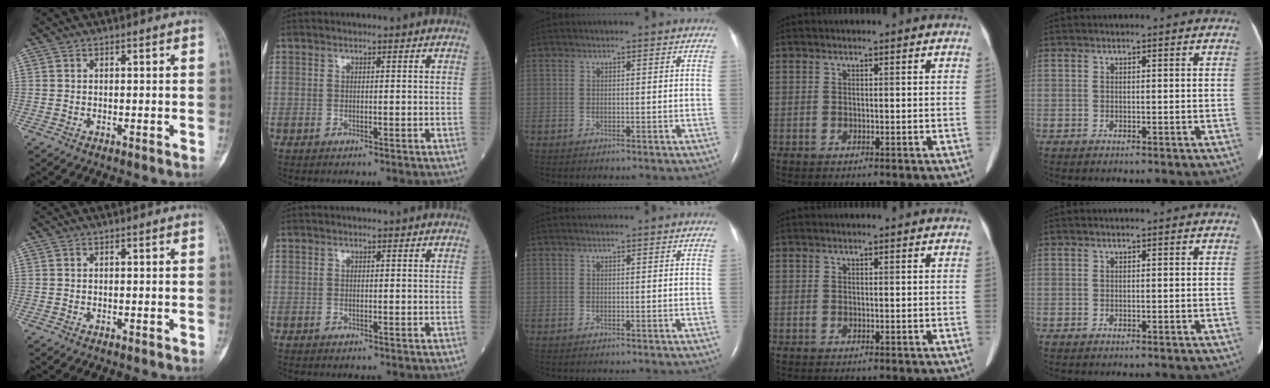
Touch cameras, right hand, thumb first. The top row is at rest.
{}